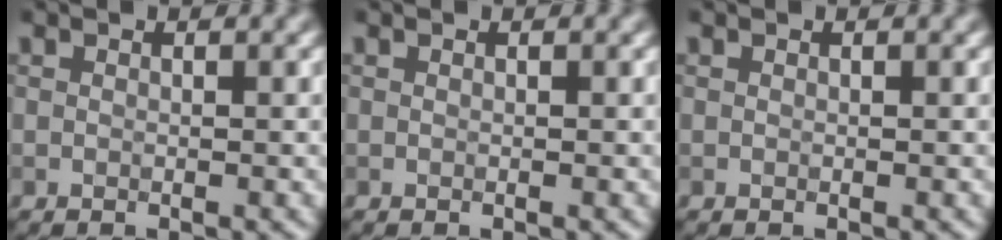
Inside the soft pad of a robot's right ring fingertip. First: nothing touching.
{"total": 0.0}
{"total": 0.0}